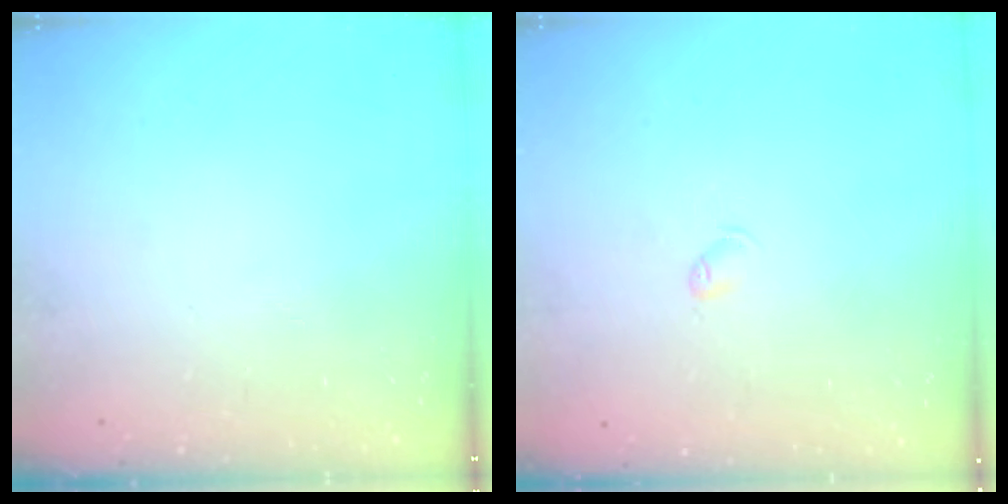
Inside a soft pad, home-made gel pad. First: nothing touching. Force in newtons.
{"total": 2.6, "press": 2.6, "slide": 0.4}